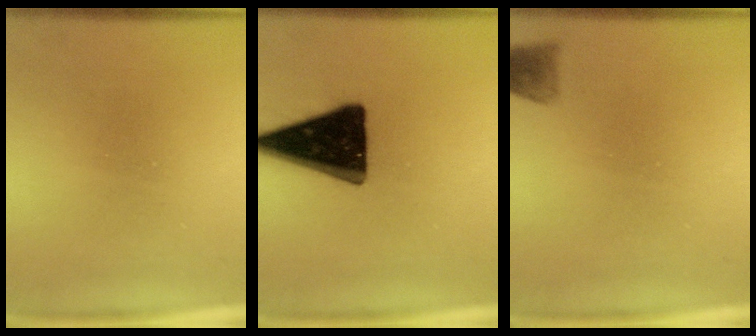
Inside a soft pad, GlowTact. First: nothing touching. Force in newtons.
{"total": 19.6}
{"total": 2.0}